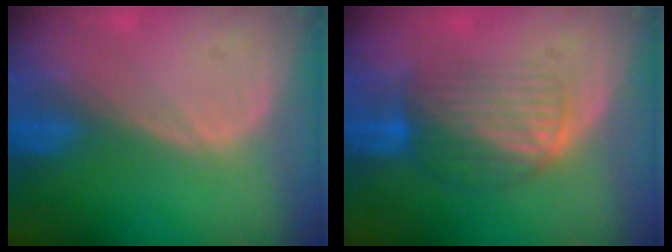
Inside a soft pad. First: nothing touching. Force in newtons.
{"total": 6.7, "press": 6.4, "slide": 1.9}